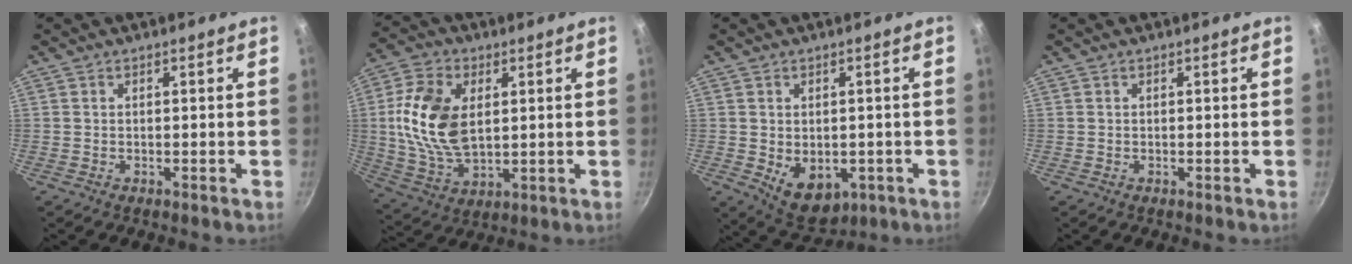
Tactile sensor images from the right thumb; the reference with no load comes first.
{"total": 15.7, "force": [2.4, 9.7, 12.1], "torque": [-0.220, -0.006, 0.049]}
{"total": 8.1, "force": [-1.4, 5.7, 5.6], "torque": [-0.062, -0.009, -0.001]}
{"total": 0.0}